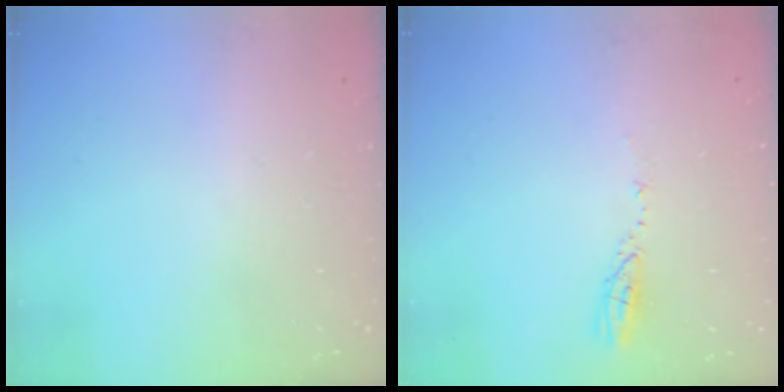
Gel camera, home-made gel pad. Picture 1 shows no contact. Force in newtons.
{"total": 3.5, "press": 3.5, "slide": 0.1}